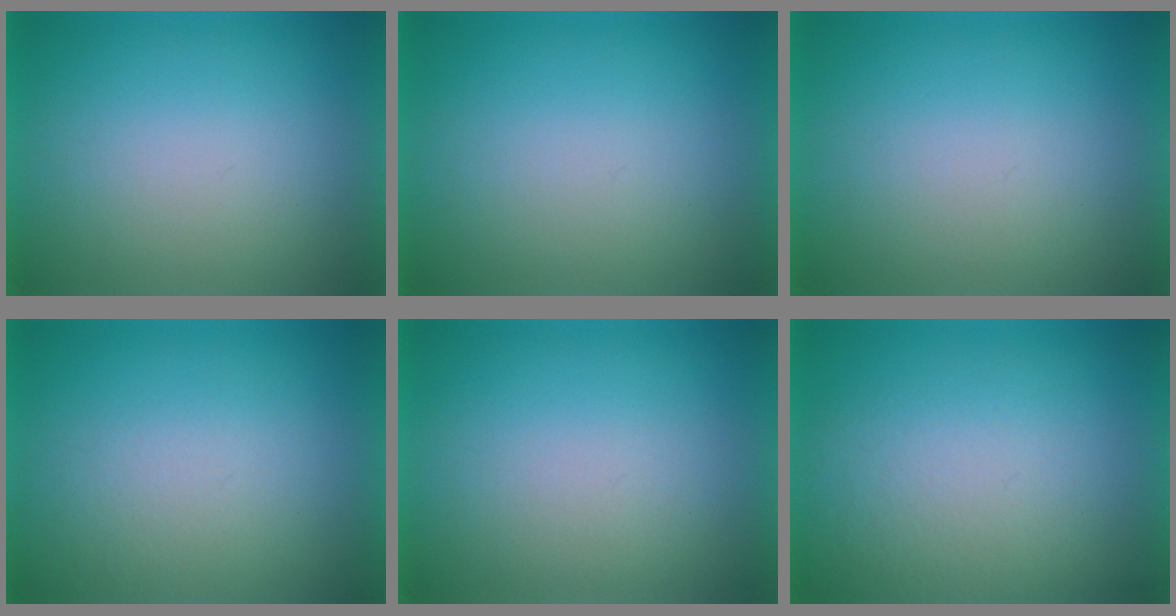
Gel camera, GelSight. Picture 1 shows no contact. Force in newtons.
{"total": 0.0}
{"total": 1.1}
{"total": 3.2}
{"total": 1.2}
{"total": 5.0}